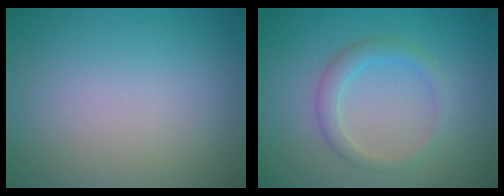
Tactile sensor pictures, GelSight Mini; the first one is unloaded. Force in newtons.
{"total": 2.2, "press": 2.2, "slide": 0.1}